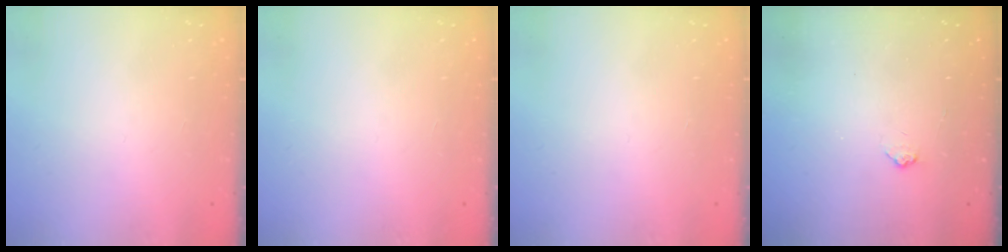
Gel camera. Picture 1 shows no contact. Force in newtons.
{"total": 0.0}
{"total": 0.0}
{"total": 4.5, "press": 4.5, "slide": 0.6}